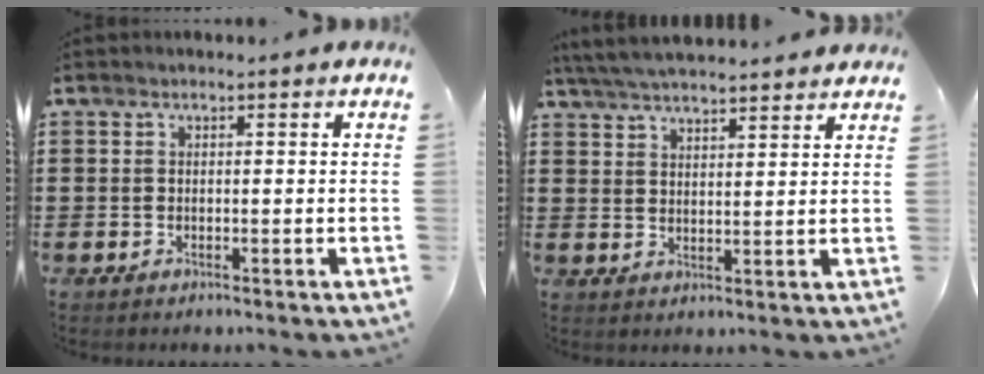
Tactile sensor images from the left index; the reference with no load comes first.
{"total": 4.8, "force": [4.7, 0.1, 1.2], "torque": [-0.039, -0.014, 0.086]}